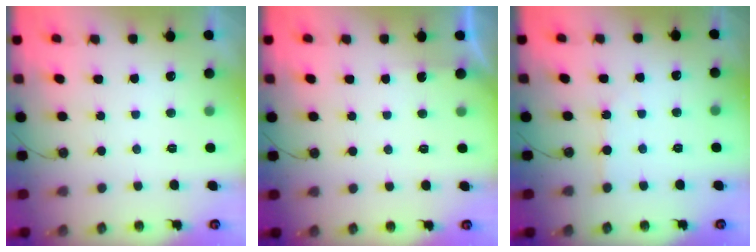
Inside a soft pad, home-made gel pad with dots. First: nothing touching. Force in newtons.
{"total": 1.5, "press": 1.4, "slide": 0.3}
{"total": 2.1, "press": 2.1, "slide": 0.4}